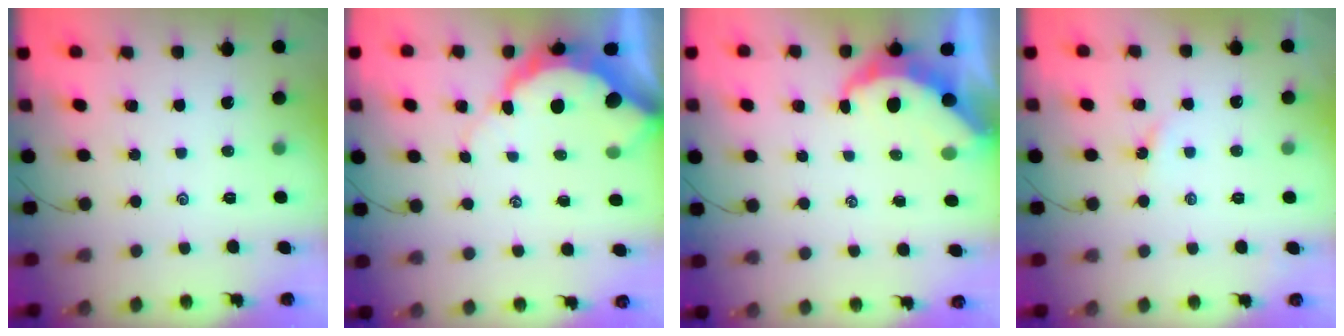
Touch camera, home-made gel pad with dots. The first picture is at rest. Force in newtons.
{"total": 9.0, "press": 9.0, "slide": 0.9}
{"total": 7.1, "press": 7.1, "slide": 0.9}
{"total": 1.9, "press": 1.8, "slide": 0.3}